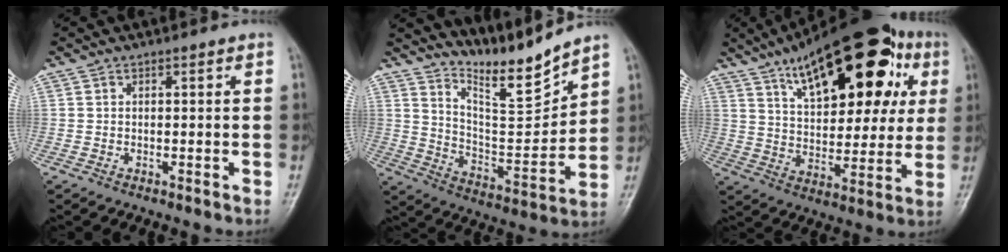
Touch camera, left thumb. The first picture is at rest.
{"total": 11.3, "force": [10.5, 0.6, 4.0], "torque": [-0.047, -0.090, 0.201]}
{"total": 26.7, "force": [11.5, 12.1, 20.8], "torque": [-0.264, 0.001, 0.174]}